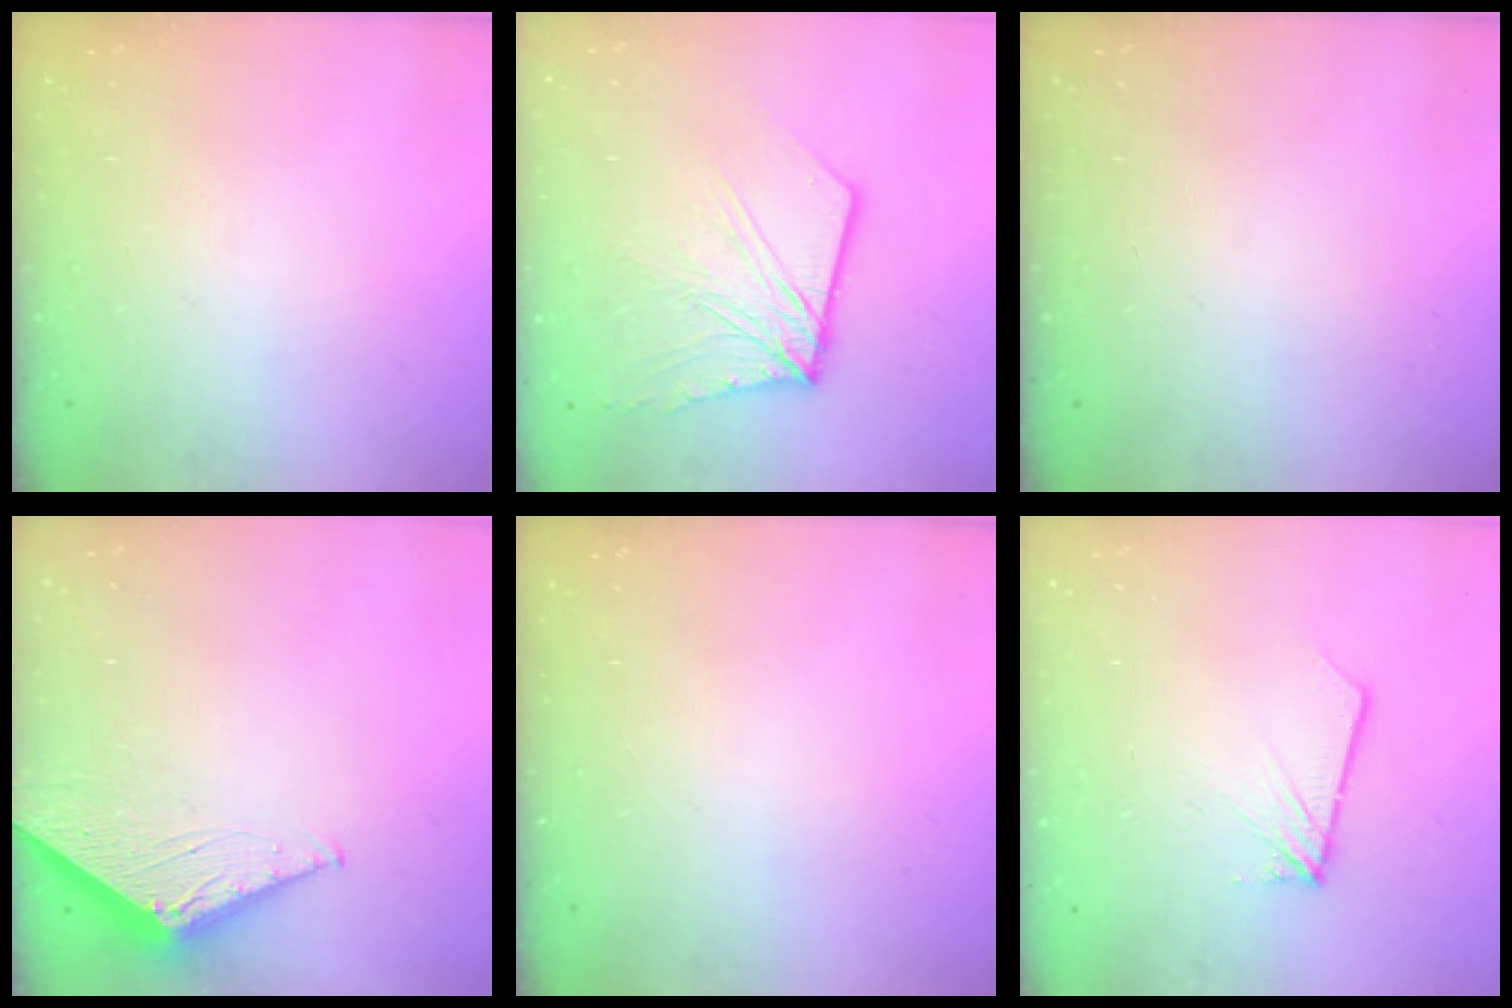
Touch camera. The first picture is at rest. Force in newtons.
{"total": 10.6, "press": 10.5, "slide": 1.4}
{"total": 0.0}
{"total": 4.0, "press": 4.0, "slide": 0.1}
{"total": 0.0}
{"total": 1.9, "press": 1.9, "slide": 0.1}